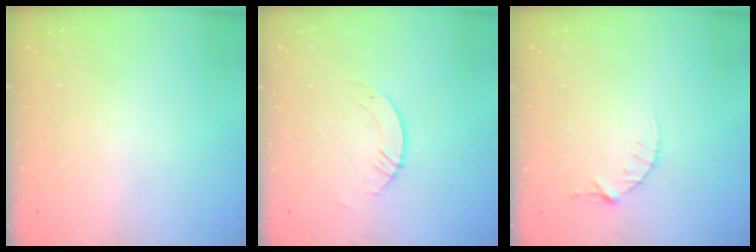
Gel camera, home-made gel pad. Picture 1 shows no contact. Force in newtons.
{"total": 3.8, "press": 3.8, "slide": 0.4}
{"total": 3.8, "press": 3.7, "slide": 0.5}